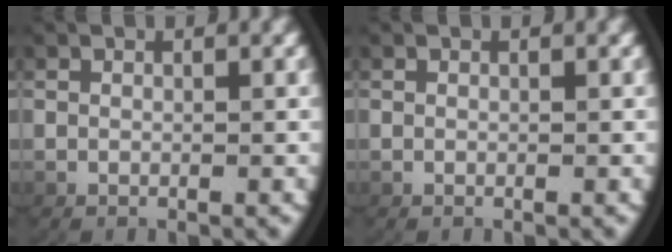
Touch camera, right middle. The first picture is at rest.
{"total": 0.0}